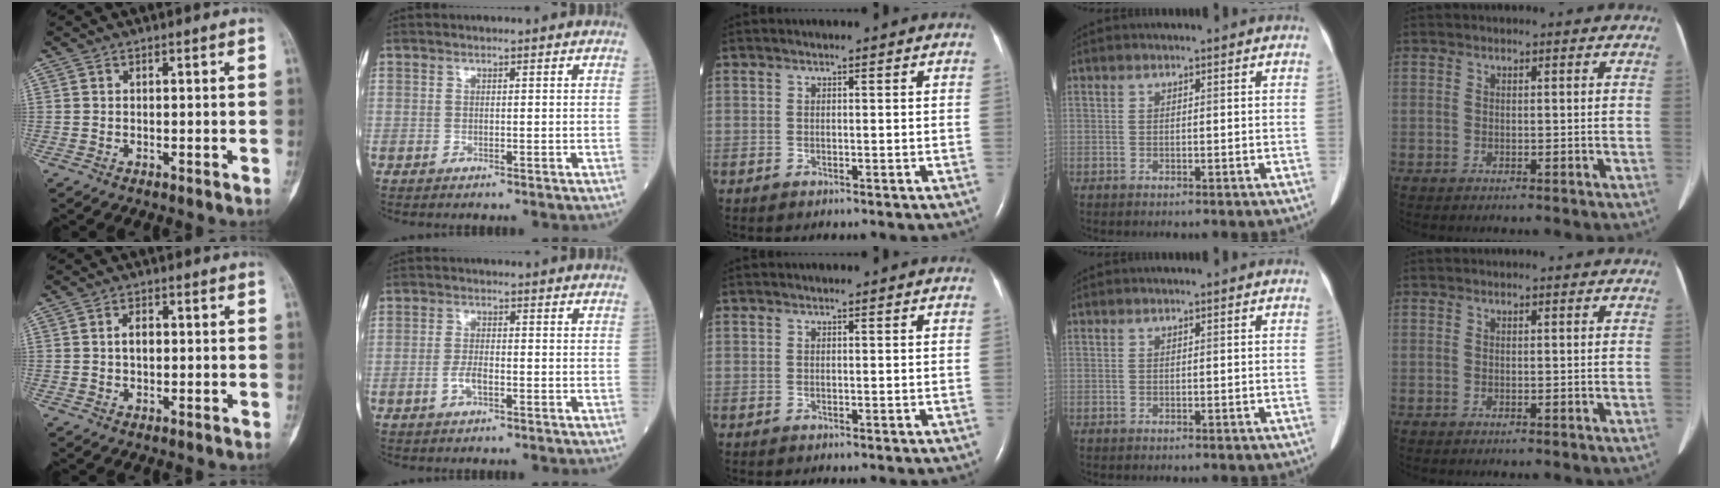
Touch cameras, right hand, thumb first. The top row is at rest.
{"thumb": {"total": 2.6, "force": [0.1, 1.6, 2.0], "torque": [-0.034, 0.005, 0.000]}, "index": {"total": 2.8, "force": [-1.1, 0.9, 2.4], "torque": [-0.051, 0.001, -0.021]}}